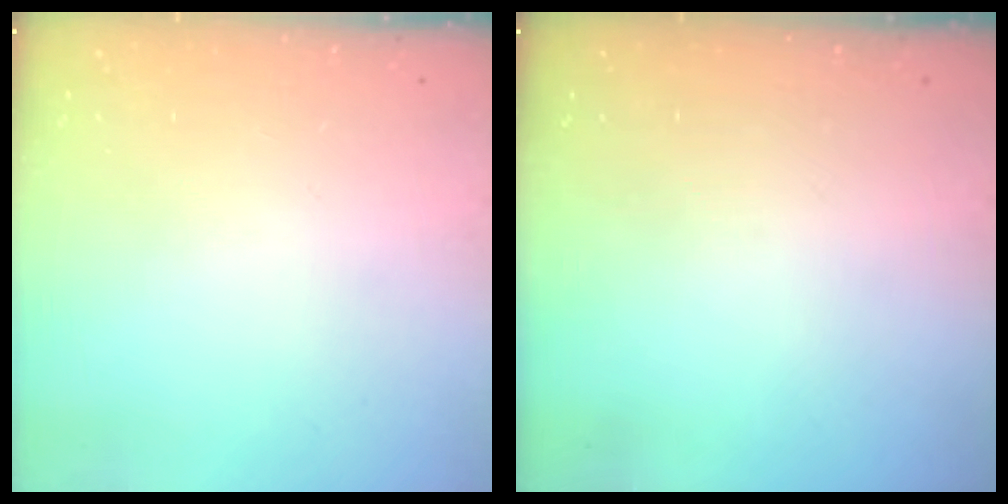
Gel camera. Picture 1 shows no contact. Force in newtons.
{"total": 0.0}